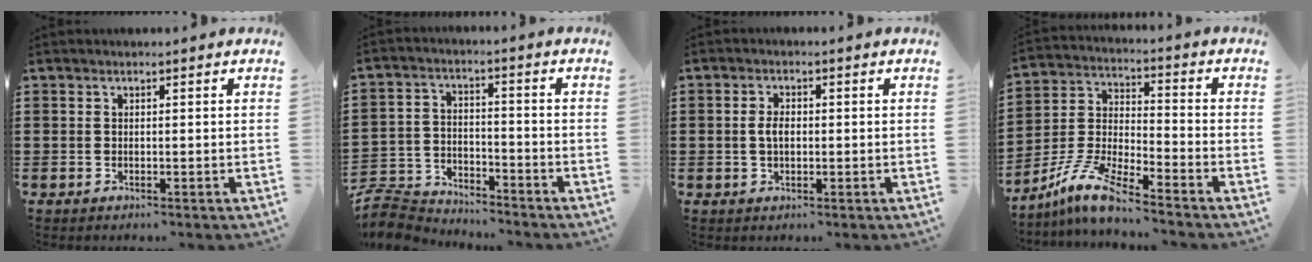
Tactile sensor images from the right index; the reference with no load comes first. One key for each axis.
{"total": 7.0, "fx": -6.8, "fy": 1.4, "fz": 0.6, "tx": -0.030, "ty": 0.011, "tz": -0.141}
{"total": 2.7, "fx": 0.0, "fy": 1.5, "fz": 2.2, "tx": -0.045, "ty": 0.006, "tz": -0.002}
{"total": 8.6, "fx": -7.5, "fy": 0.3, "fz": 4.3, "tx": -0.114, "ty": -0.008, "tz": -0.155}